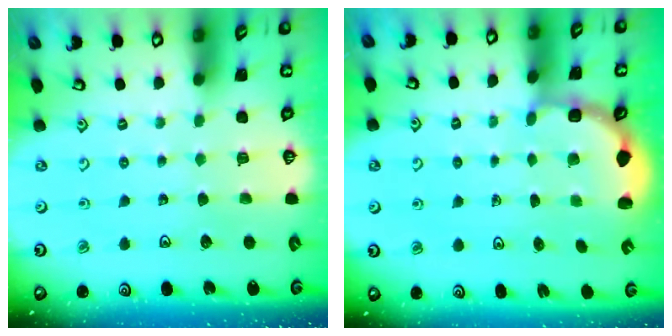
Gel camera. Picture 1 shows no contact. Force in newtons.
{"total": 2.9, "press": 2.3, "slide": 1.8}